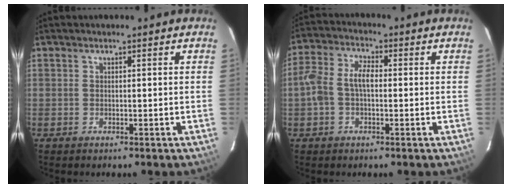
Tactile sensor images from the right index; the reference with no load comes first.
{"total": 6.3, "force": [-0.5, 3.5, 5.2], "torque": [-0.115, 0.018, -0.010]}